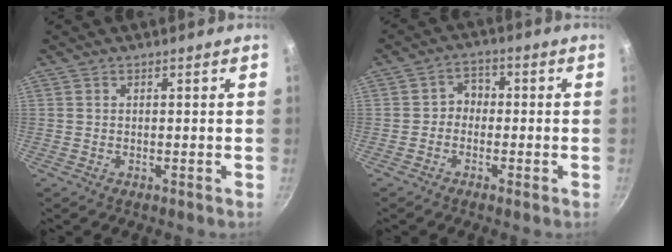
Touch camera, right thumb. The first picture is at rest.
{"total": 4.1, "force": [-1.0, 3.4, 2.0], "torque": [-0.002, 0.021, -0.024]}